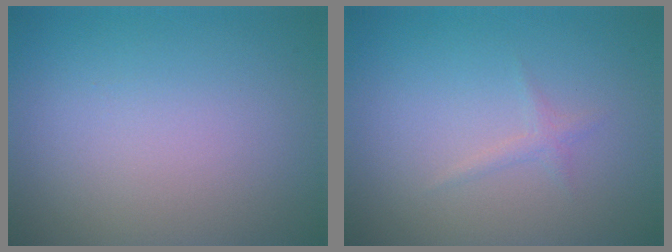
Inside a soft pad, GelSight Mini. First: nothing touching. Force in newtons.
{"total": 0.8, "press": 0.8, "slide": 0.0}